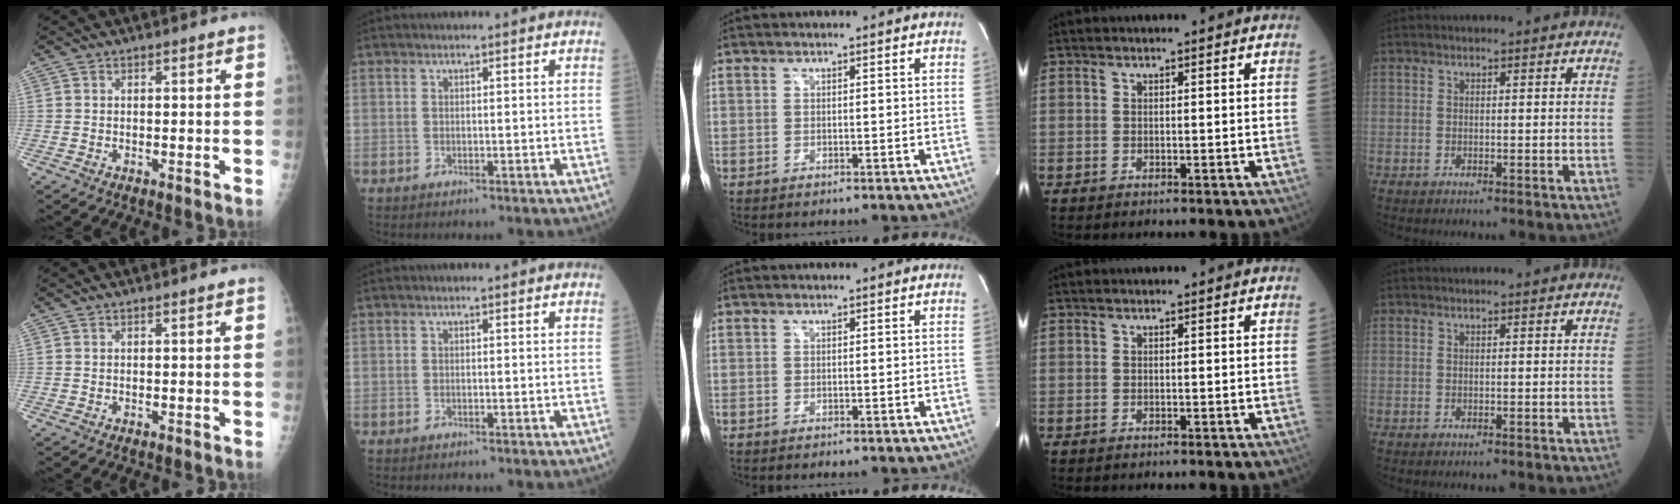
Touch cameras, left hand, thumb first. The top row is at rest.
{}